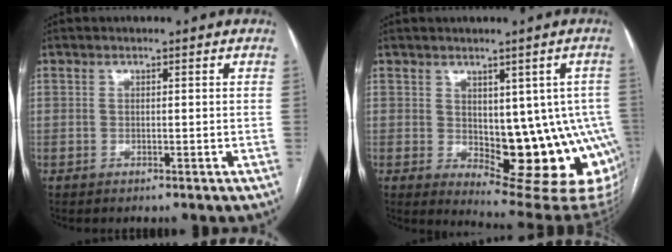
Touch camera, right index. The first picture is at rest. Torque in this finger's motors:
{"motor_torque": [1.78, -0.05, 0.35, 0.04]}